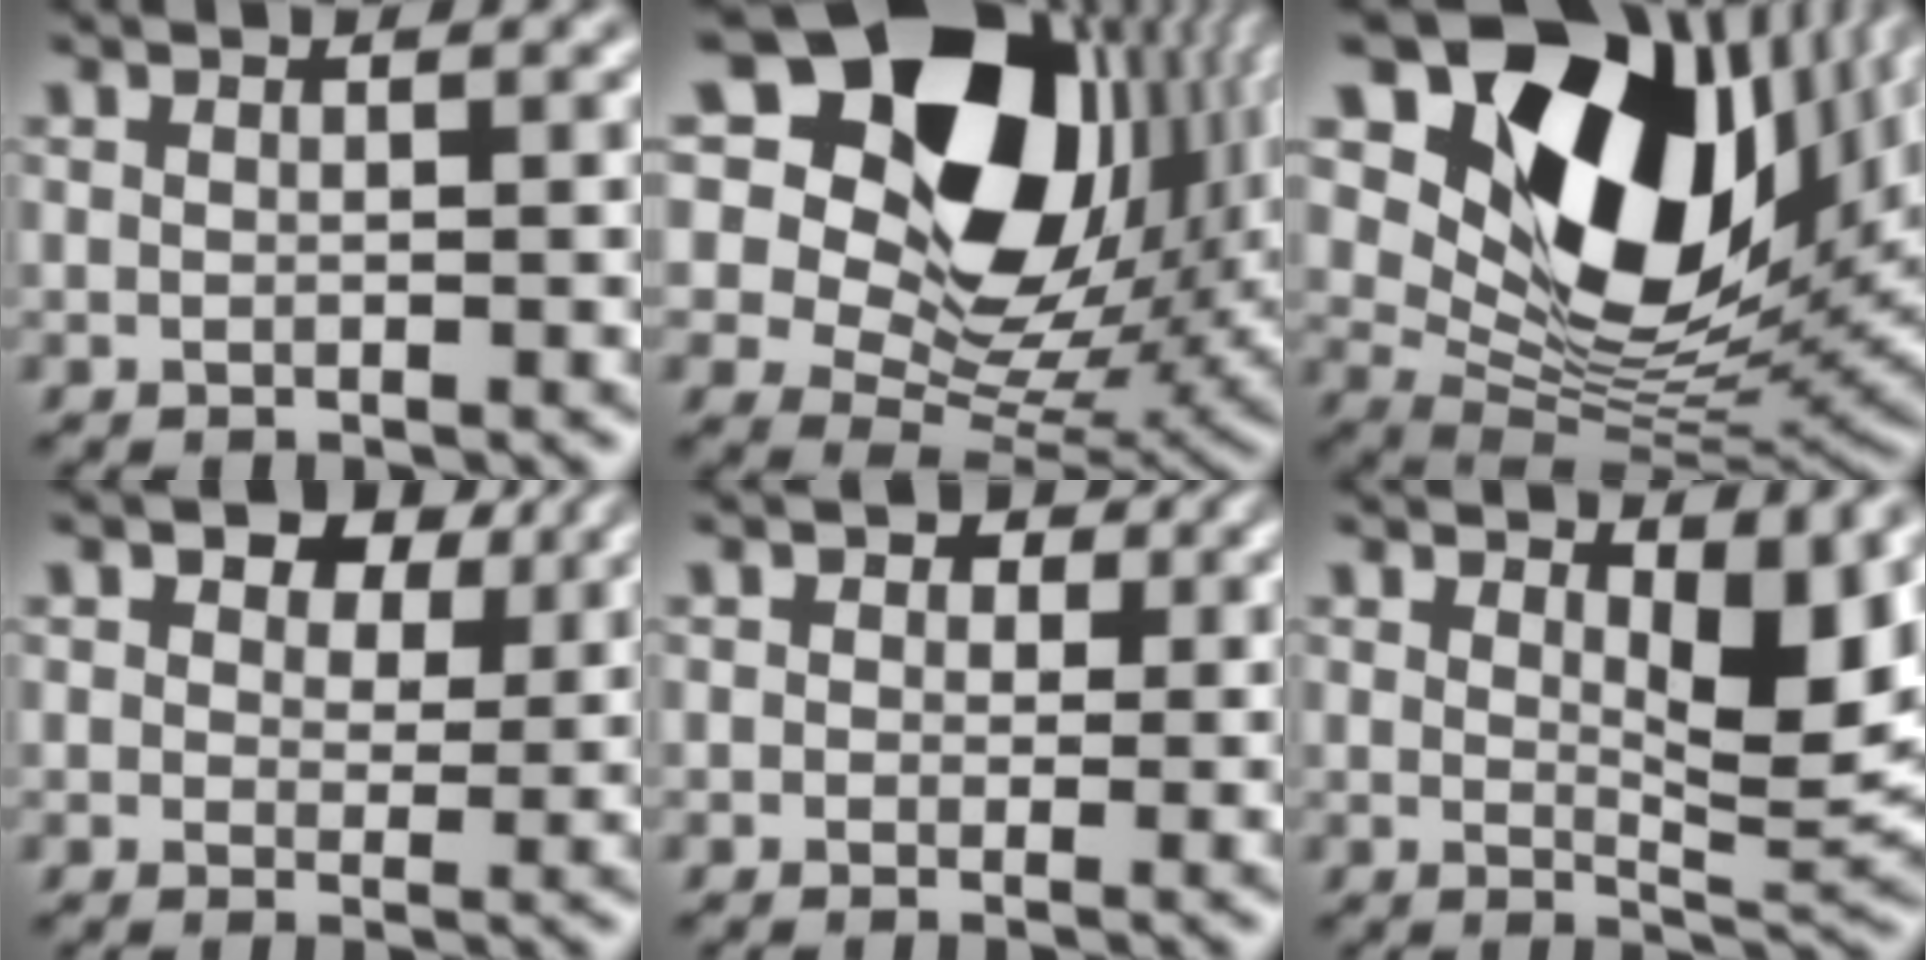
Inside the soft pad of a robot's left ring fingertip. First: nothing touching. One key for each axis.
{"total": 17.1, "fx": 6.4, "fy": 11.7, "fz": 10.8, "tx": -0.202, "ty": 0.024, "tz": 0.119}
{"total": 14.9, "fx": 6.6, "fy": 9.2, "fz": 9.8, "tx": -0.165, "ty": 0.016, "tz": 0.117}
{"total": 5.7, "fx": 3.7, "fy": 3.2, "fz": 3.1, "tx": -0.043, "ty": 0.016, "tz": 0.036}
{"total": 3.5, "fx": 1.8, "fy": 2.5, "fz": 1.7, "tx": -0.027, "ty": 0.019, "tz": 0.006}
{"total": 5.4, "fx": 2.3, "fy": 1.9, "fz": 4.5, "tx": -0.074, "ty": -0.011, "tz": 0.041}